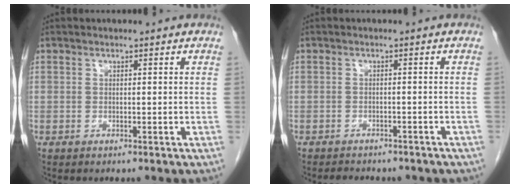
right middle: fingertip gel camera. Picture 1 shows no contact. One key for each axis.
{"total": 7.6, "fx": -6.5, "fy": 2.8, "fz": 2.8, "tx": -0.039, "ty": 0.006, "tz": -0.069}